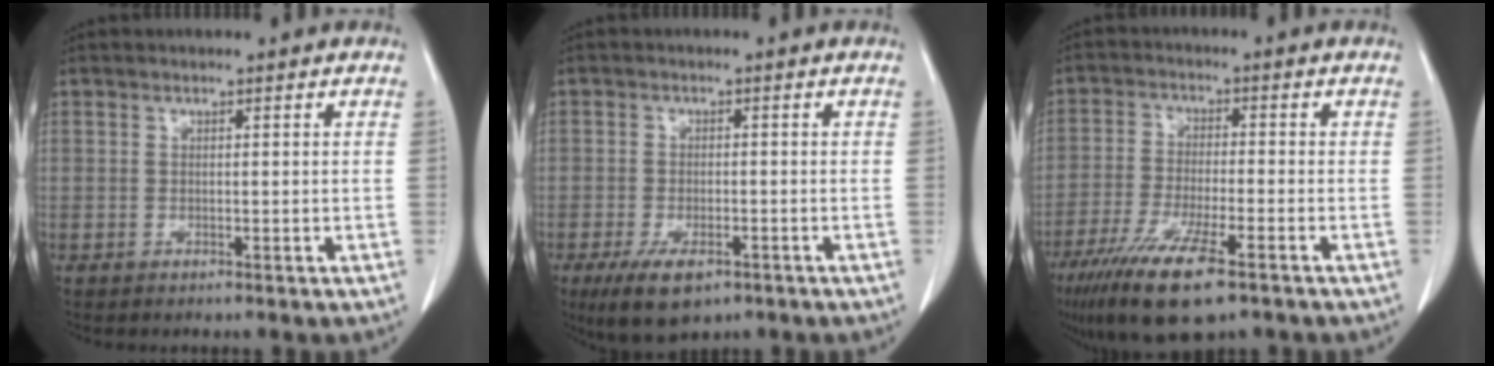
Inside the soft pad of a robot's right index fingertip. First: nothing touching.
{"total": 6.5, "force": [-4.0, 2.9, 4.3], "torque": [-0.079, -0.008, -0.062]}
{"total": 11.9, "force": [-7.5, 2.0, 9.0], "torque": [-0.166, -0.028, -0.126]}